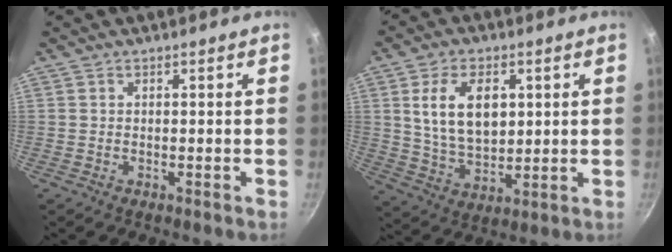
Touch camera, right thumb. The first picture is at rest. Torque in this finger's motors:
{"motor_torque": [-0.83, 1.30, 0.65, 0.02, 0.24]}